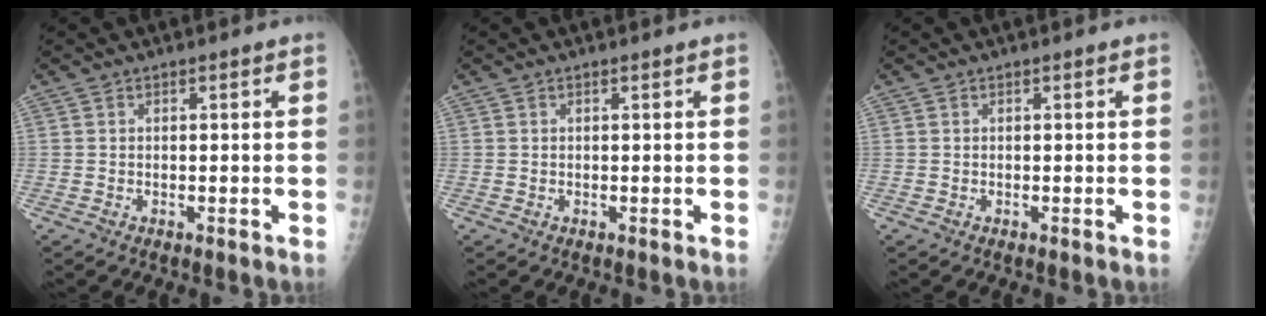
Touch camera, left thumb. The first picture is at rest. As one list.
[{"total": 0.0}, {"total": 0.0}]